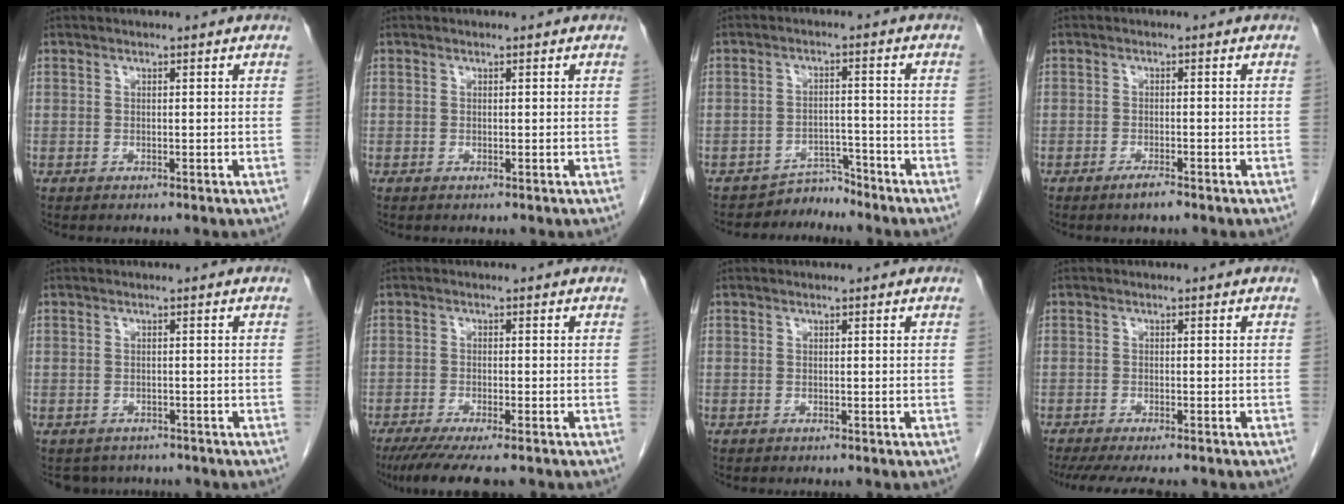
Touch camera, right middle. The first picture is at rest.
{"total": 0.0}
{"total": 3.4, "force": [-3.2, 0.5, -1.0], "torque": [0.025, 0.006, -0.050]}
{"total": 1.9, "force": [-1.5, 0.1, 1.2], "torque": [-0.029, -0.004, -0.027]}
{"total": 4.3, "force": [-3.8, 2.0, 0.0], "torque": [0.001, 0.002, -0.050]}
{"total": 9.3, "force": [-7.5, 1.0, 5.4], "torque": [-0.079, -0.020, -0.117]}
{"total": 0.0}
{"total": 10.4, "force": [-8.9, 1.8, 4.9], "torque": [-0.070, -0.015, -0.124]}